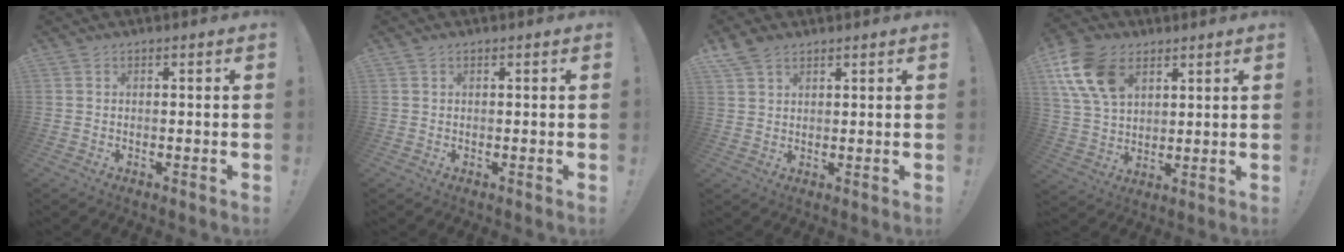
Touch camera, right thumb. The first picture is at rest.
{"total": 0.0}
{"total": 4.8, "force": [3.5, 2.8, 1.9], "torque": [-0.034, -0.013, 0.067]}
{"total": 15.4, "force": [7.2, 10.3, 8.9], "torque": [-0.171, -0.023, 0.141]}